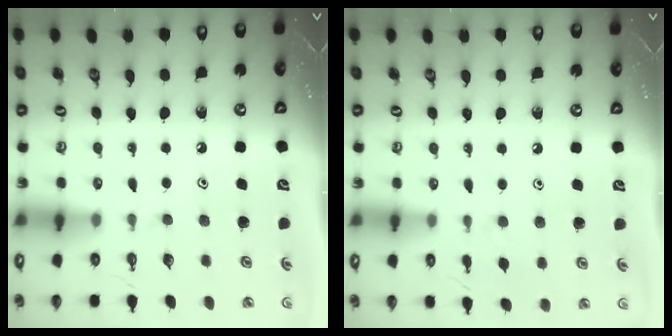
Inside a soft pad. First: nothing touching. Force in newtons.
{"total": 3.9, "press": 3.9, "slide": 0.7}